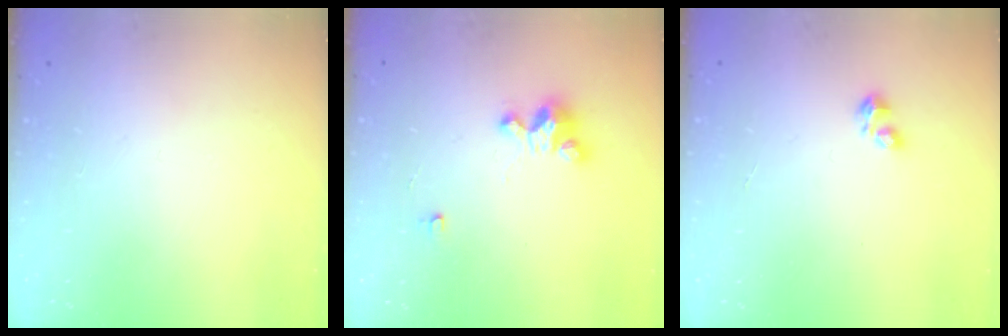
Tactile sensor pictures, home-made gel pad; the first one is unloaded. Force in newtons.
{"total": 5.6, "press": 5.6, "slide": 0.2}
{"total": 2.0, "press": 2.0, "slide": 0.4}